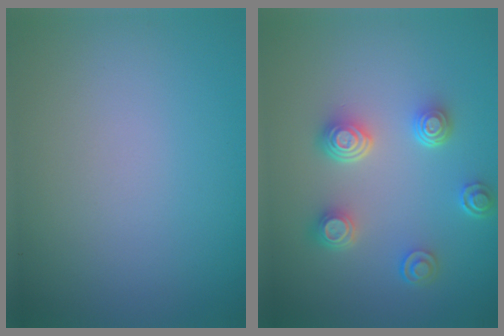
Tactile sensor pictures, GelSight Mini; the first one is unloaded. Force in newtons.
{"total": 4.1, "press": 3.2, "slide": 2.6}